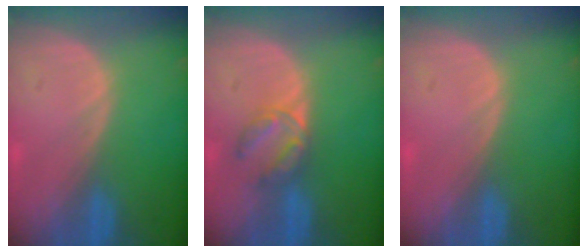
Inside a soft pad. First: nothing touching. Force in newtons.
{"total": 4.3, "press": 4.3, "slide": 0.4}
{"total": 0.5, "press": 0.0, "slide": 0.5}